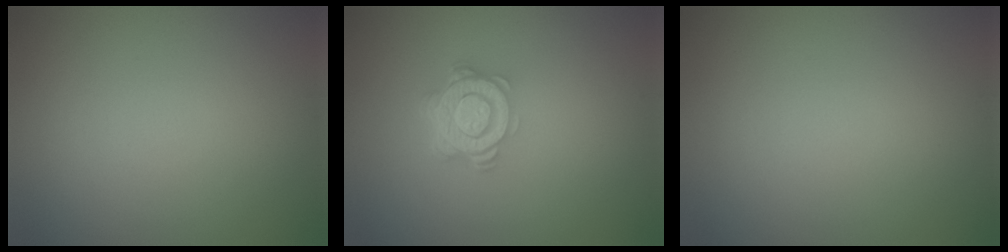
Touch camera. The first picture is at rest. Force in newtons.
{"total": 4.9, "press": 3.5, "slide": 3.5}
{"total": 0.0}